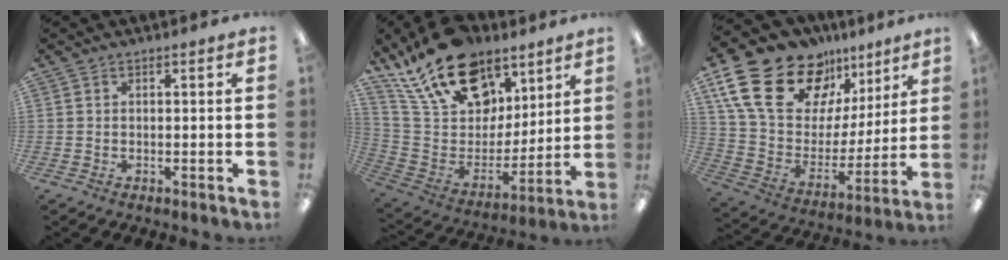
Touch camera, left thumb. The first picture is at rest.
{"total": 22.0, "force": [14.9, 12.3, 10.5], "torque": [-0.202, -0.081, 0.277]}
{"total": 23.2, "force": [13.9, 14.0, 12.4], "torque": [-0.217, -0.075, 0.260]}